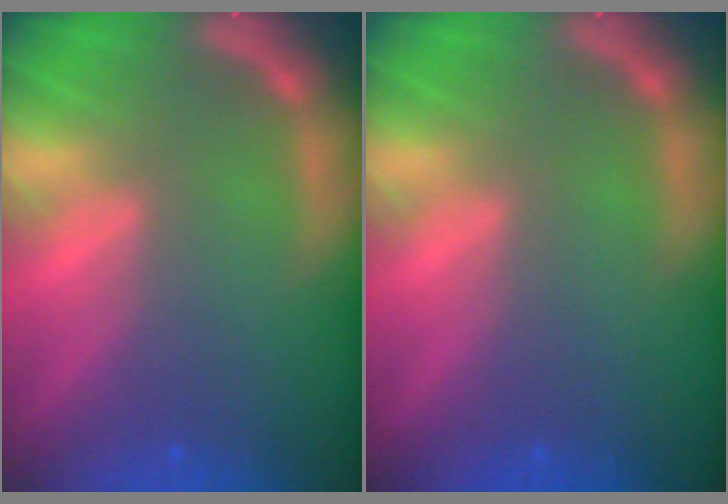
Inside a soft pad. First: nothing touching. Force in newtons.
{"total": 0.0}